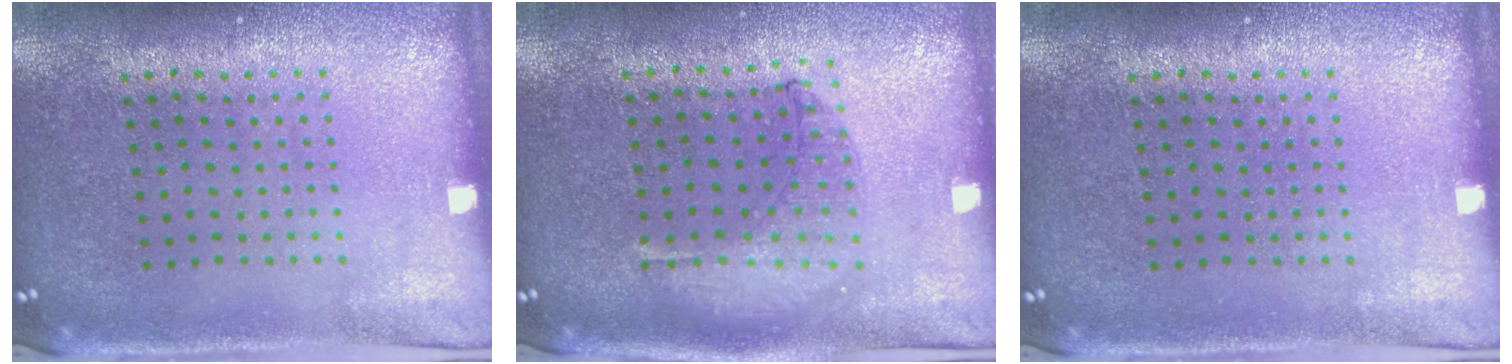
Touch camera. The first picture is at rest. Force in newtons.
{"total": 0.6, "press": 0.6, "slide": 0.2}
{"total": 0.0}